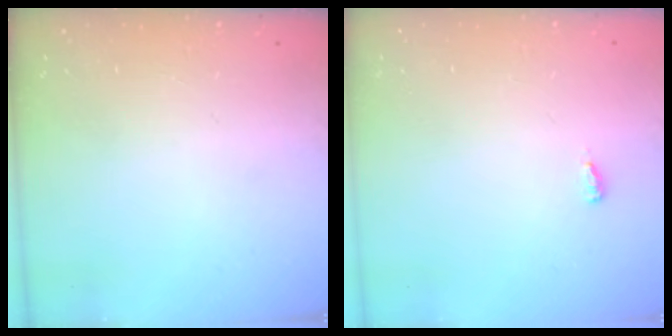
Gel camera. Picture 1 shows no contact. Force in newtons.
{"total": 2.6, "press": 2.4, "slide": 1.0}